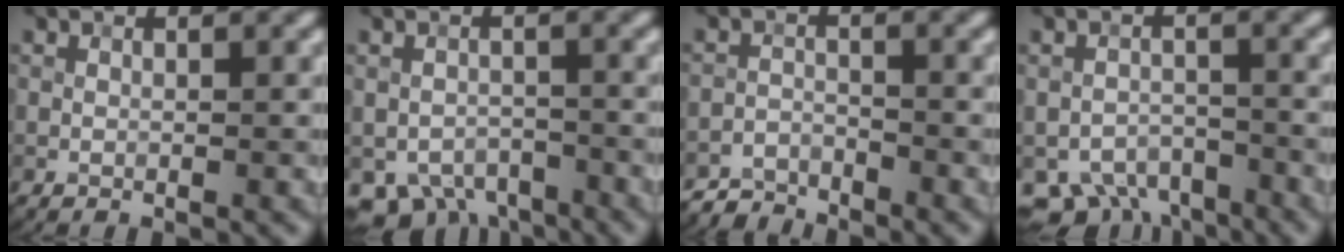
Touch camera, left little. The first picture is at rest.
{"total": 4.6, "force": [-3.3, 2.8, 1.6], "torque": [-0.017, -0.021, -0.049]}
{"total": 3.2, "force": [-3.1, 0.8, 0.2], "torque": [0.003, 0.000, -0.060]}
{"total": 6.0, "force": [-4.6, 3.2, 2.2], "torque": [-0.029, -0.026, -0.070]}